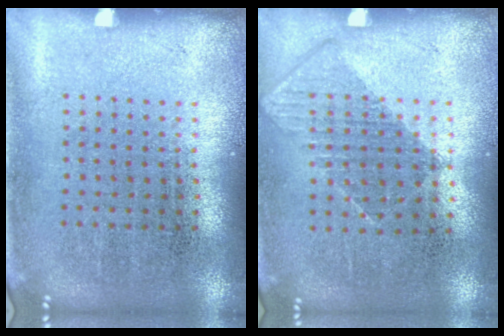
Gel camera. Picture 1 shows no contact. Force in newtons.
{"total": 0.8, "press": 0.7, "slide": 0.4}